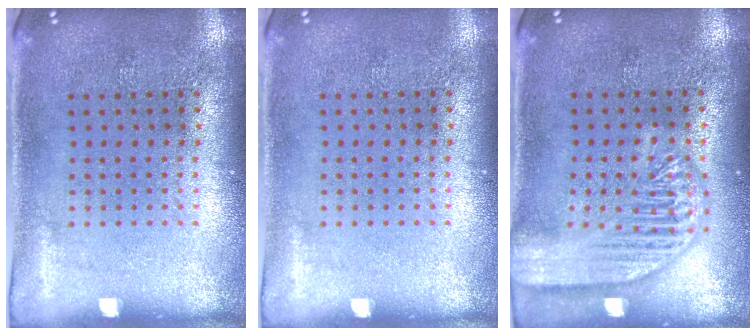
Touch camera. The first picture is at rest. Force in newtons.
{"total": 0.0}
{"total": 3.3, "press": 3.3, "slide": 0.3}